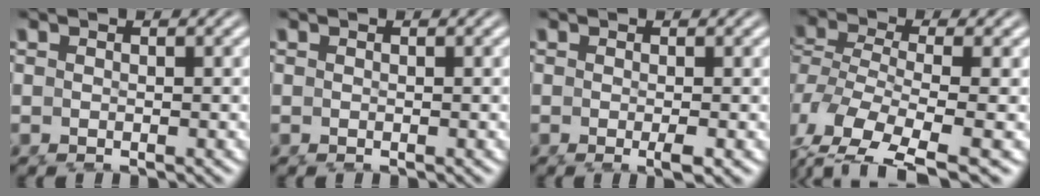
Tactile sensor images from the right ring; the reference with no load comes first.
{"total": 0.0}
{"total": 1.2, "force": [-0.6, -0.2, 1.1], "torque": [-0.017, -0.005, -0.007]}
{"total": 6.2, "force": [-3.8, 2.2, 4.5], "torque": [-0.117, -0.048, -0.035]}